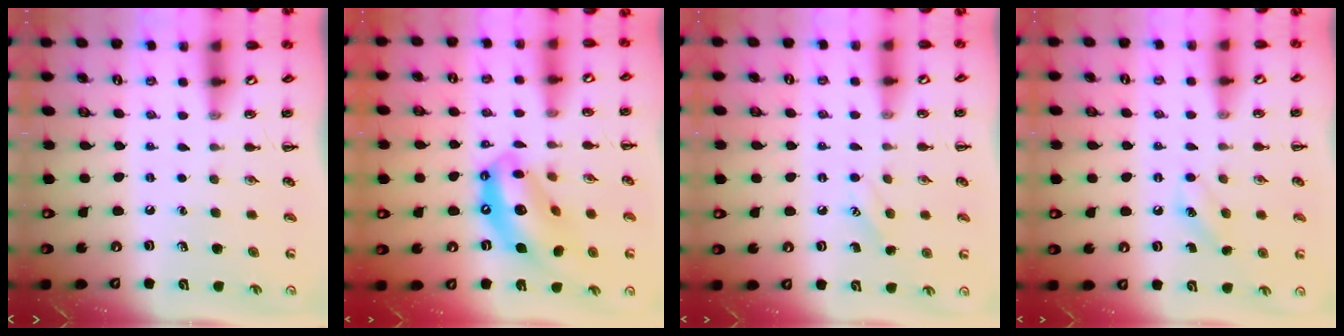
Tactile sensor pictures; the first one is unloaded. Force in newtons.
{"total": 15.0, "press": 14.5, "slide": 4.1}
{"total": 7.5, "press": 7.2, "slide": 2.2}
{"total": 6.6, "press": 6.4, "slide": 1.8}